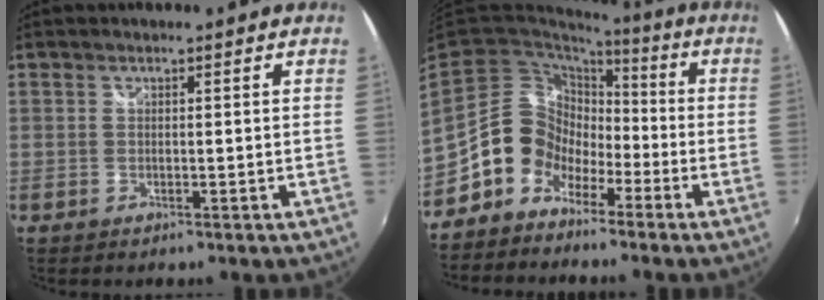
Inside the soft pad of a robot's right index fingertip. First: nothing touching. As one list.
[{"total": 12.7, "force": [-5.6, 10.4, 4.6], "torque": [-0.095, 0.034, -0.111]}]